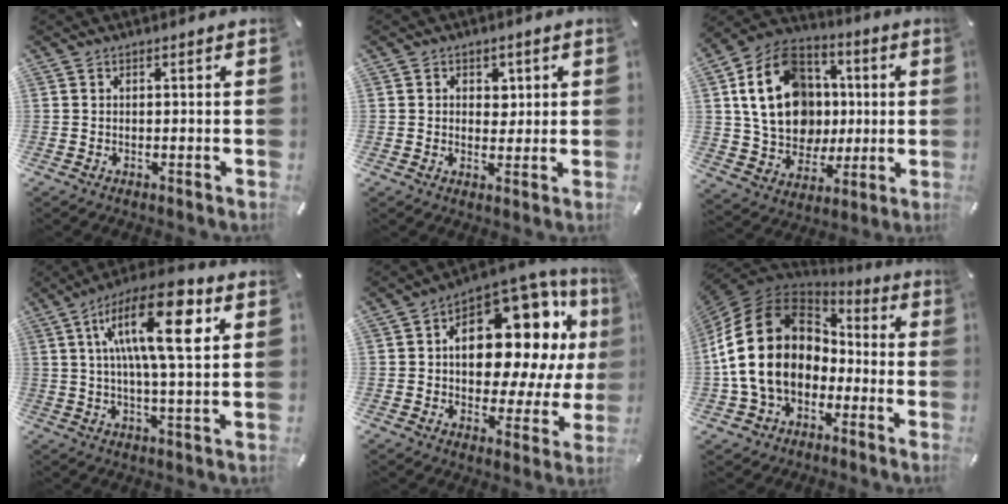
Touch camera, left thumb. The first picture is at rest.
{"total": 3.6, "force": [0.9, 3.1, 1.4], "torque": [-0.001, -0.007, 0.008]}
{"total": 20.9, "force": [2.6, 17.2, 11.7], "torque": [-0.219, 0.010, 0.057]}
{"total": 17.5, "force": [5.9, 5.1, 15.7], "torque": [-0.280, -0.007, 0.087]}
{"total": 20.4, "force": [6.0, 11.8, 15.5], "torque": [-0.221, -0.051, 0.100]}
{"total": 20.0, "force": [-1.4, 15.8, 12.2], "torque": [-0.264, 0.023, -0.028]}